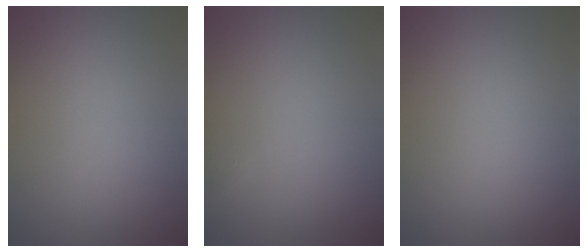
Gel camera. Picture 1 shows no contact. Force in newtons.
{"total": 0.6, "press": 0.6, "slide": 0.1}
{"total": 0.0}